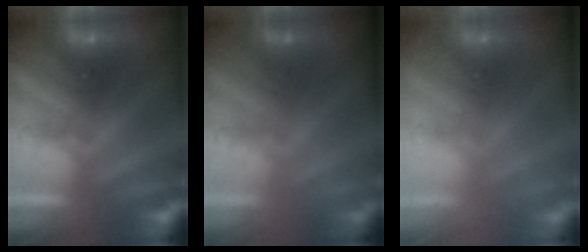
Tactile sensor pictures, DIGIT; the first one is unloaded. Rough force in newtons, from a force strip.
{"total": 1.4}
{"total": 2.8}